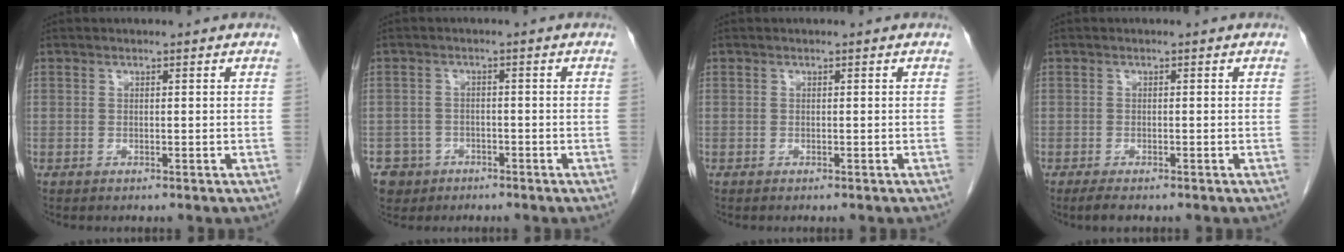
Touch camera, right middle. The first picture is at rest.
{"total": 4.3, "force": [-2.5, 3.5, 0.0], "torque": [0.001, 0.011, -0.041]}
{"total": 0.9, "force": [-0.8, 0.1, 0.5], "torque": [-0.010, -0.001, -0.006]}
{"total": 2.4, "force": [-1.8, 0.5, 1.5], "torque": [-0.027, -0.006, -0.025]}